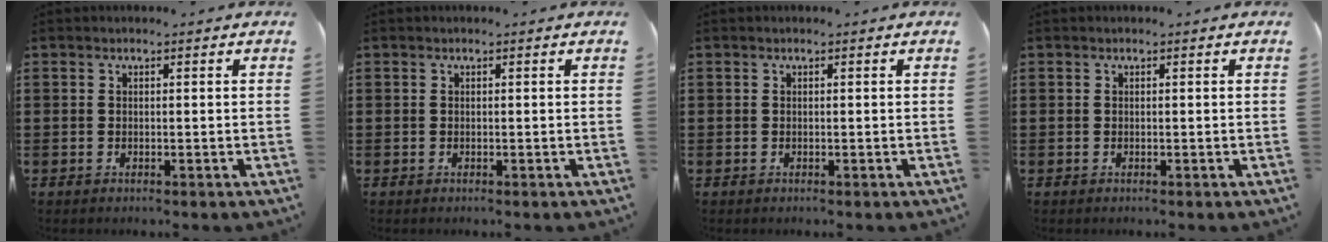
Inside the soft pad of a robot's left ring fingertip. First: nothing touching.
{"total": 0.0}
{"total": 0.0}
{"total": 0.0}